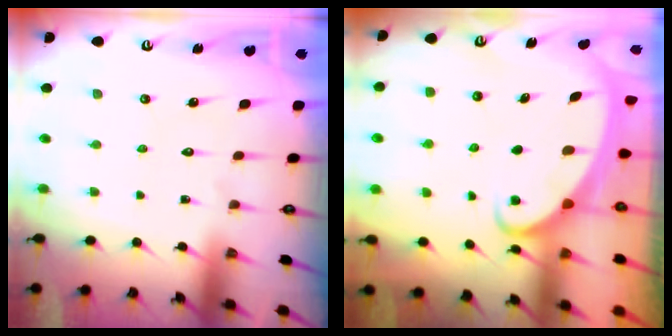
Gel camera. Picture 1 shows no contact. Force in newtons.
{"total": 2.1, "press": 2.1, "slide": 0.3}